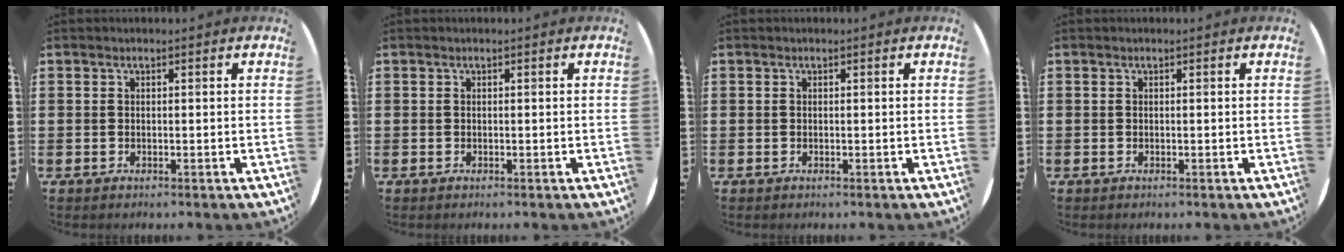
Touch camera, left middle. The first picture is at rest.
{"total": 0.0}
{"total": 0.0}
{"total": 0.0}